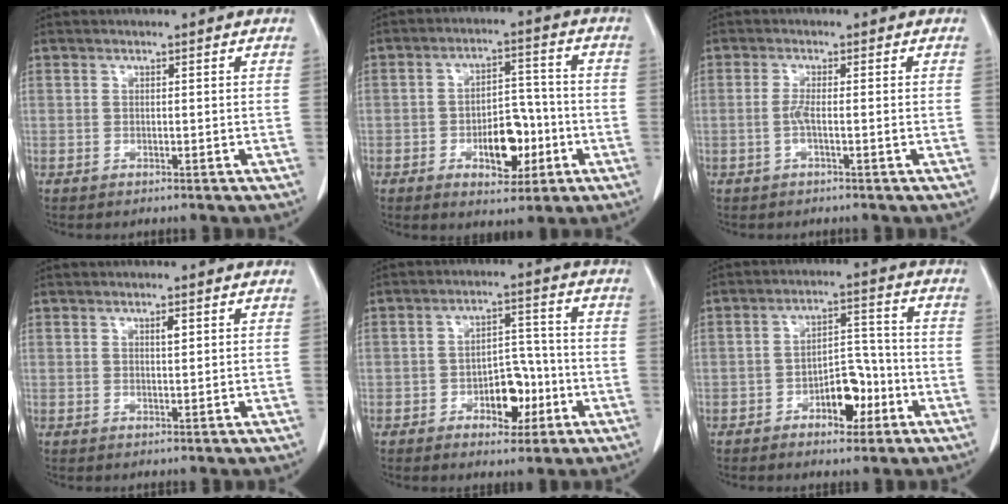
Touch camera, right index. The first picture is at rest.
{"total": 8.6, "force": [-2.9, 4.3, 6.9], "torque": [-0.107, 0.015, -0.039]}
{"total": 1.9, "force": [-0.5, 0.0, 1.8], "torque": [-0.040, 0.001, -0.011]}
{"total": 1.1, "force": [0.5, 0.2, 1.0], "torque": [-0.020, -0.001, 0.007]}
{"total": 7.2, "force": [-2.9, 3.9, 5.3], "torque": [-0.079, 0.018, -0.039]}
{"total": 7.2, "force": [-3.3, 3.5, 5.3], "torque": [-0.080, 0.020, -0.049]}